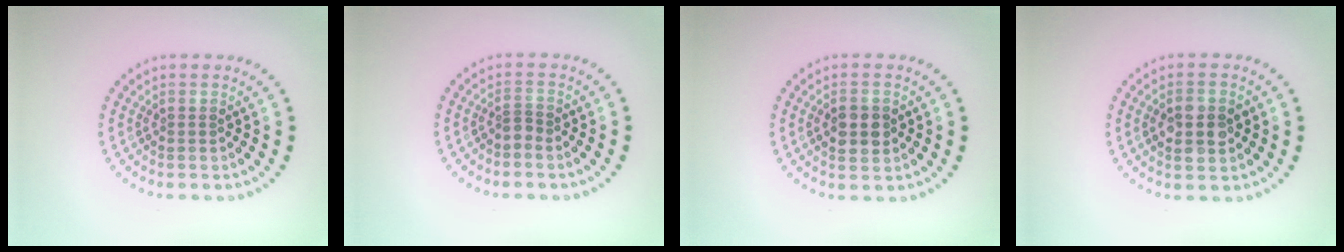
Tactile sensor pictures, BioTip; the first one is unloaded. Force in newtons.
{"total": 0.8, "press": 0.4, "slide": 0.7}
{"total": 3.1, "press": 3.1, "slide": 0.1}
{"total": 4.0, "press": 4.0, "slide": 0.1}